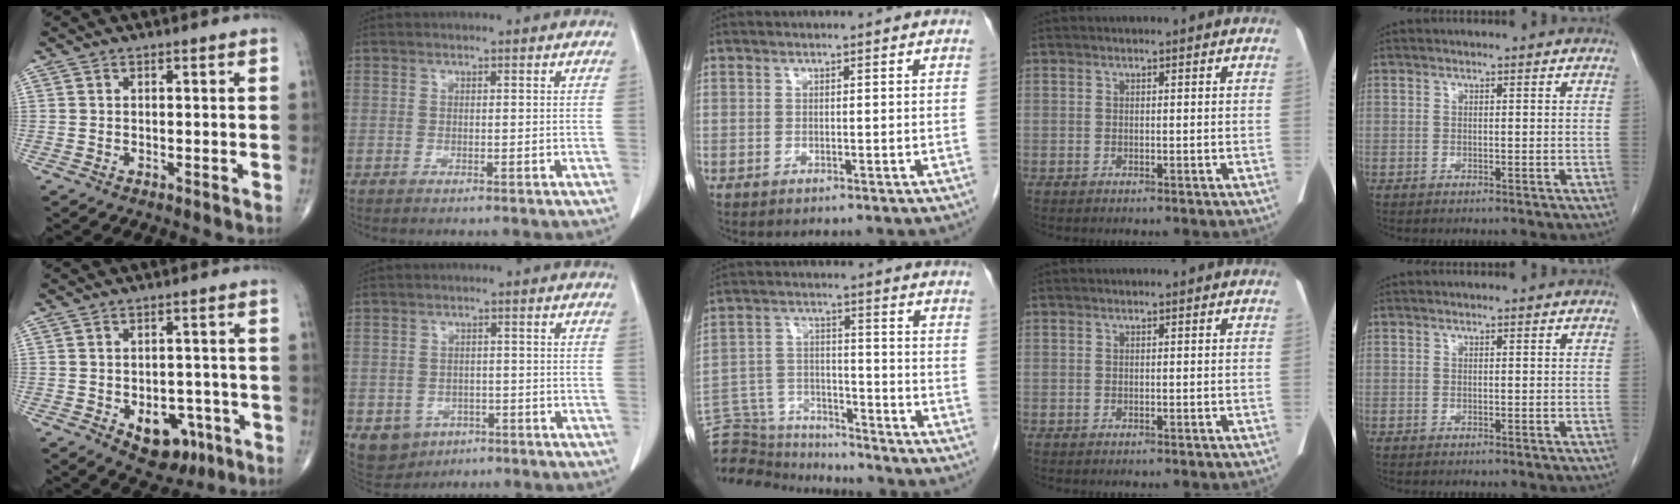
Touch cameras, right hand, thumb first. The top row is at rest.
{"thumb": {"total": 9.3, "force": [-3.7, 6.1, 6.0], "torque": [-0.045, 0.023, -0.038]}, "index": {"total": 5.9, "force": [-2.7, 5.1, 1.5], "torque": [-0.025, 0.004, -0.031]}, "middle": {"total": 14.4, "force": [-13.9, 2.8, 2.3], "torque": [-0.039, 0.035, -0.218]}}